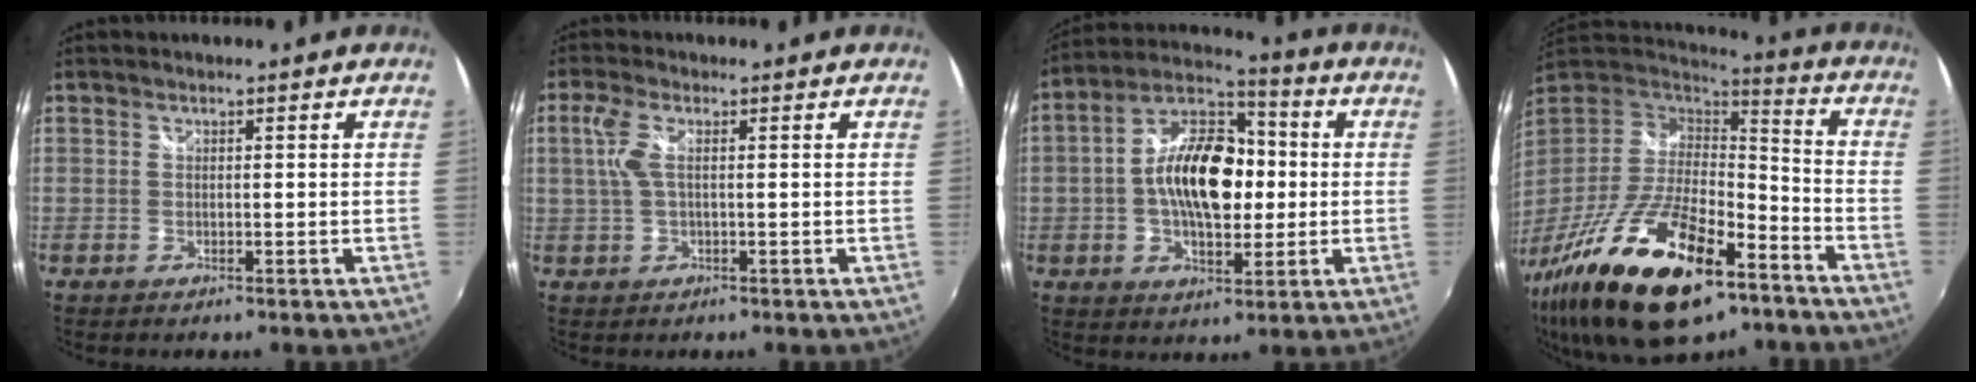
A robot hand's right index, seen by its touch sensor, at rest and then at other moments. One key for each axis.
{"total": 3.9, "fx": 0.6, "fy": 1.0, "fz": 3.8, "tx": -0.081, "ty": 0.003, "tz": 0.016}
{"total": 15.8, "fx": -0.5, "fy": 8.5, "fz": 13.2, "tx": -0.238, "ty": 0.024, "tz": -0.015}
{"total": 29.6, "fx": -16.9, "fy": 11.9, "fz": 21.2, "tx": -0.413, "ty": -0.050, "tz": -0.274}